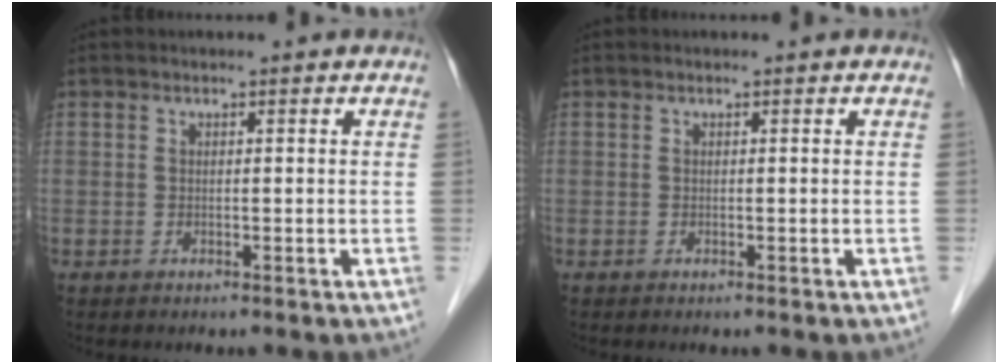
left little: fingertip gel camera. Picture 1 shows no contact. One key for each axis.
{"total": 0.0}